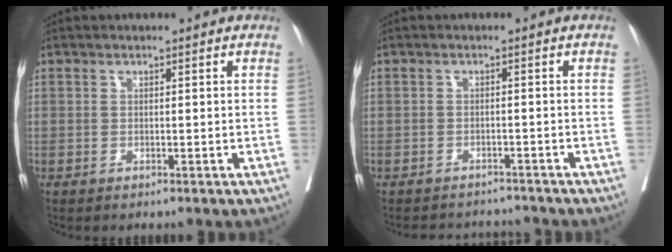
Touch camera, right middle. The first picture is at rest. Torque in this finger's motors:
{"motor_torque": [0.35, -0.42, -0.03, 0.00]}